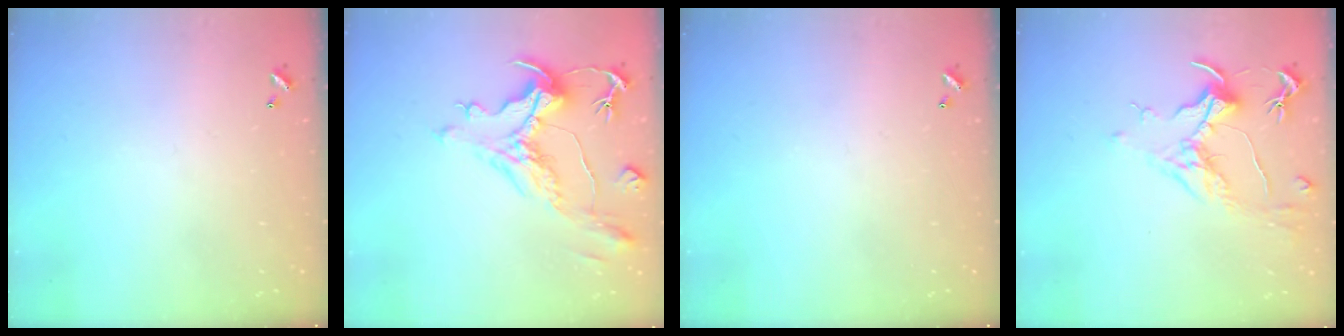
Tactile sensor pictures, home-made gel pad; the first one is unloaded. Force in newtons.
{"total": 1.9, "press": 0.8, "slide": 1.7}
{"total": 0.0}
{"total": 1.7, "press": 1.5, "slide": 0.7}